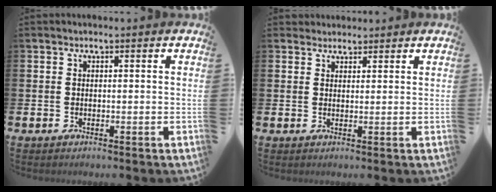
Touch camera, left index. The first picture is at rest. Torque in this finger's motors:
{"motor_torque": [1.07, -1.07, 0.04, -0.01]}